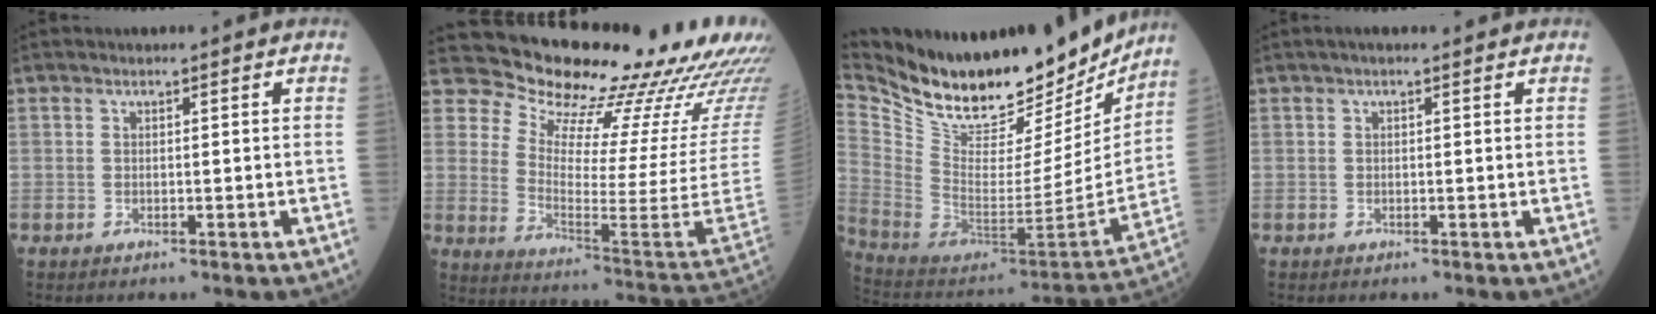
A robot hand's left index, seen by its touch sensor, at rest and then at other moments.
{"total": 24.7, "force": [22.1, 2.1, 10.8], "torque": [-0.179, -0.103, 0.289]}
{"total": 28.4, "force": [23.1, 10.1, 13.0], "torque": [-0.246, -0.024, 0.360]}
{"total": 2.0, "force": [1.4, 0.4, 1.3], "torque": [-0.018, 0.016, 0.015]}